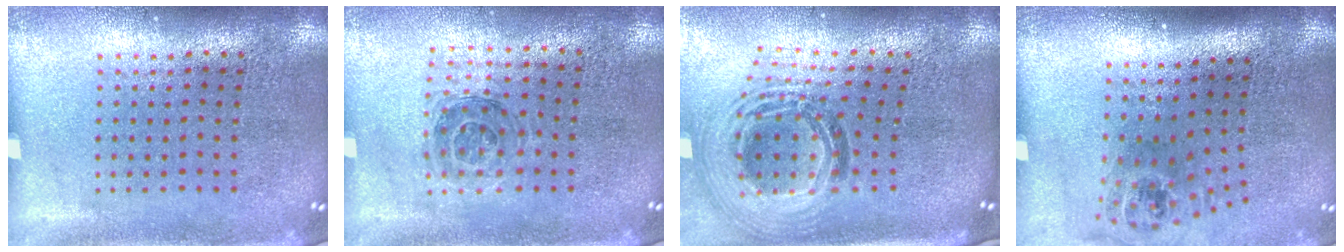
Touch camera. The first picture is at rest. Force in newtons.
{"total": 1.1, "press": 1.0, "slide": 0.3}
{"total": 1.8, "press": 1.5, "slide": 1.0}
{"total": 1.6, "press": 1.2, "slide": 1.1}